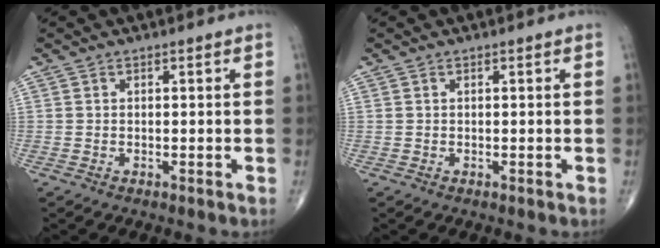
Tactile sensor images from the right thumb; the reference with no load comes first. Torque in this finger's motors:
{"motor_torque": [0.14, 0.10, -0.07, 0.00, 0.01]}